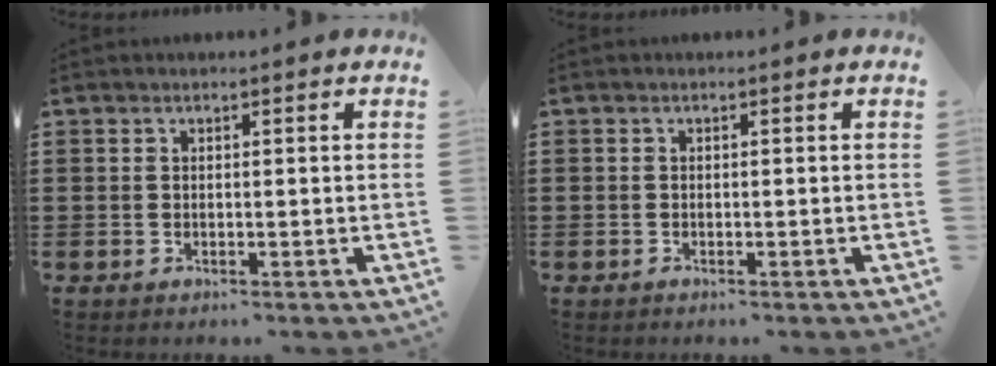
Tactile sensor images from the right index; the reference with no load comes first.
{"total": 0.6, "force": [-0.5, 0.3, 0.0], "torque": [0.000, 0.002, -0.011]}